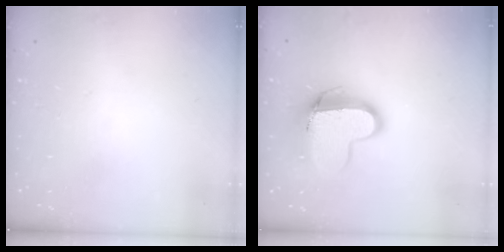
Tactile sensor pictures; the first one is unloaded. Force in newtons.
{"total": 12.1, "press": 12.0, "slide": 0.9}